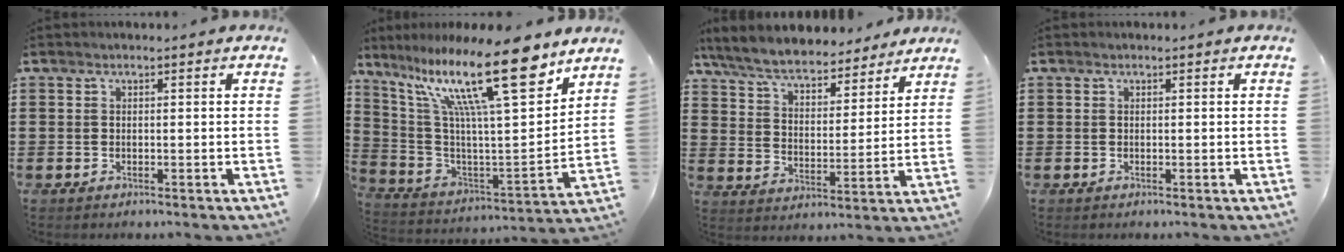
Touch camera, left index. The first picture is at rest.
{"total": 19.6, "force": [12.1, 3.9, 14.9], "torque": [-0.292, -0.063, 0.192]}
{"total": 7.5, "force": [6.9, 1.3, 2.7], "torque": [-0.083, -0.036, 0.122]}
{"total": 0.0}